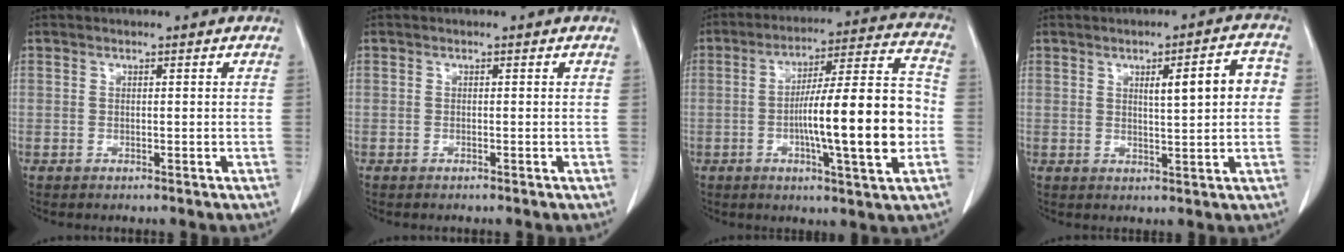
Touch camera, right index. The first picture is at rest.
{"total": 0.0}
{"total": 17.6, "force": [-3.0, 1.3, 17.3], "torque": [-0.274, 0.011, -0.046]}
{"total": 7.2, "force": [1.4, 1.4, 7.0], "torque": [-0.098, 0.018, 0.021]}